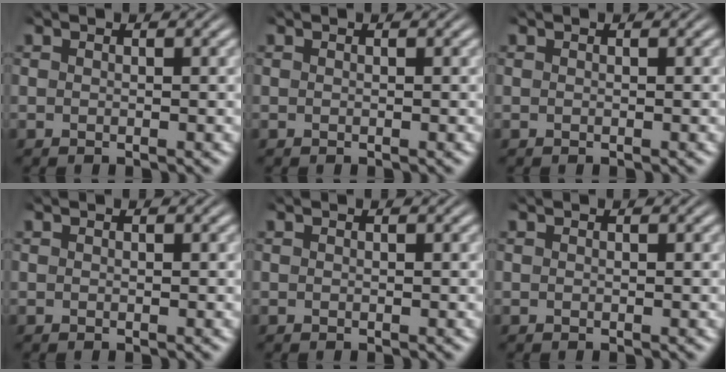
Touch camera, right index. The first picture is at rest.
{"total": 0.0}
{"total": 0.0}
{"total": 0.0}
{"total": 0.0}
{"total": 0.0}